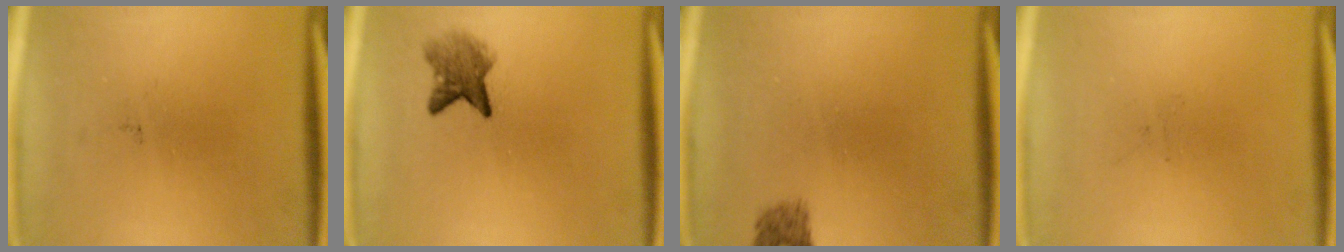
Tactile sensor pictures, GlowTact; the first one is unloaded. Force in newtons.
{"total": 4.0}
{"total": 1.8}
{"total": 0.0}